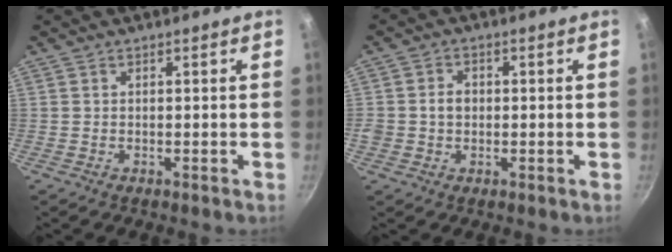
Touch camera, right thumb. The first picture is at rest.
{"total": 3.5, "force": [-0.1, 3.0, 1.8], "torque": [-0.015, 0.009, -0.005]}